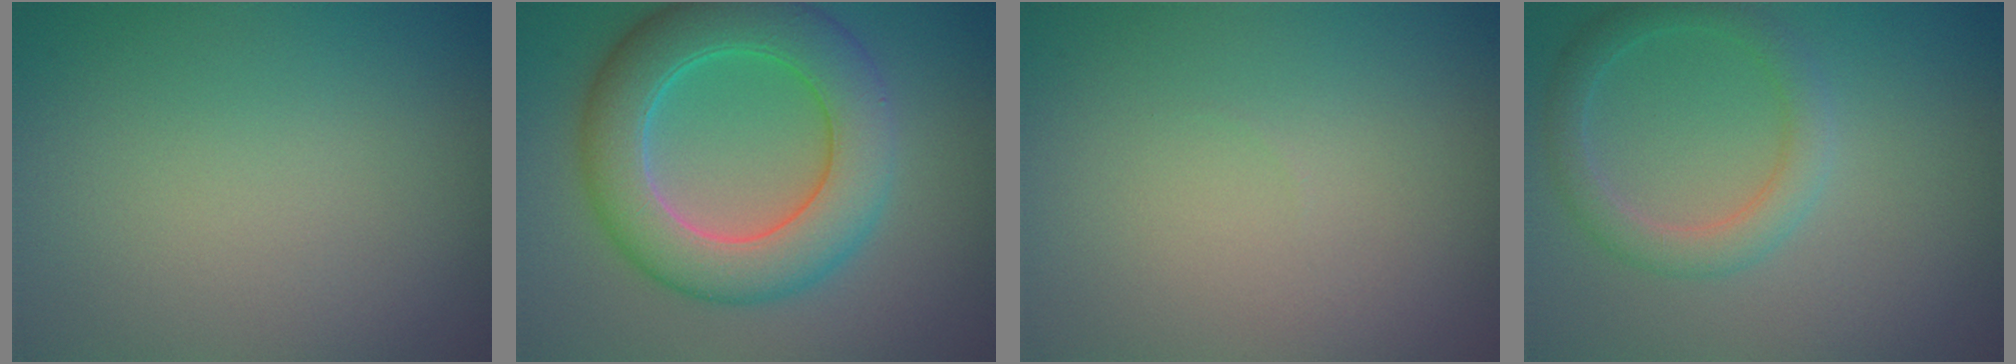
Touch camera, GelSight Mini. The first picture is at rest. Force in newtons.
{"total": 8.1, "press": 8.1, "slide": 0.2}
{"total": 0.0}
{"total": 2.8, "press": 2.8, "slide": 0.1}